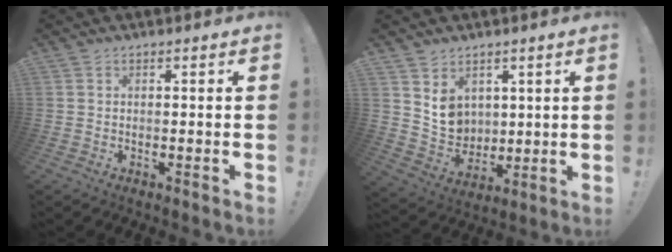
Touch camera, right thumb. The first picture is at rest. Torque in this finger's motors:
{"motor_torque": [0.08, 0.15, 0.59, 0.31, 0.02]}